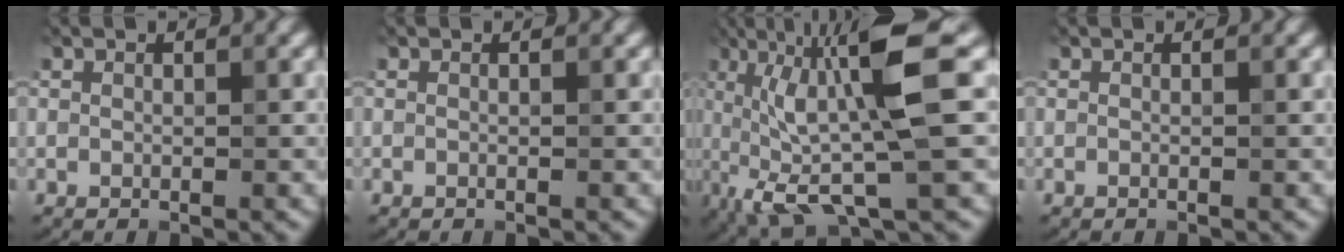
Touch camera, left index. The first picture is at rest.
{"total": 0.0}
{"total": 10.0, "force": [0.4, 2.1, 9.8], "torque": [-0.157, 0.004, 0.005]}
{"total": 0.0}